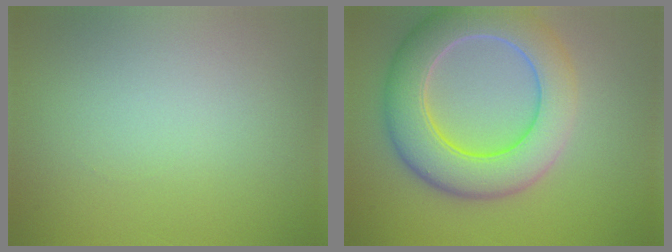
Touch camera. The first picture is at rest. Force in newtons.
{"total": 8.5, "press": 8.4, "slide": 0.6}